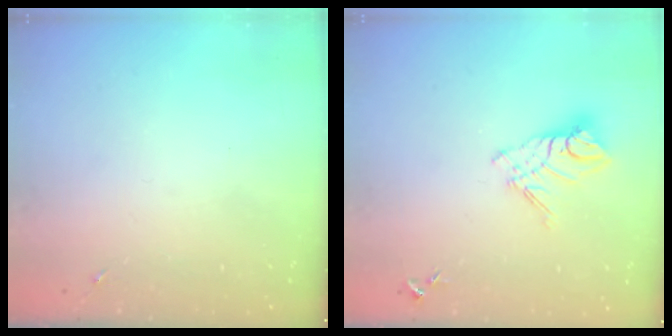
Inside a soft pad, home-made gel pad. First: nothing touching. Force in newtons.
{"total": 10.9, "press": 10.8, "slide": 0.9}